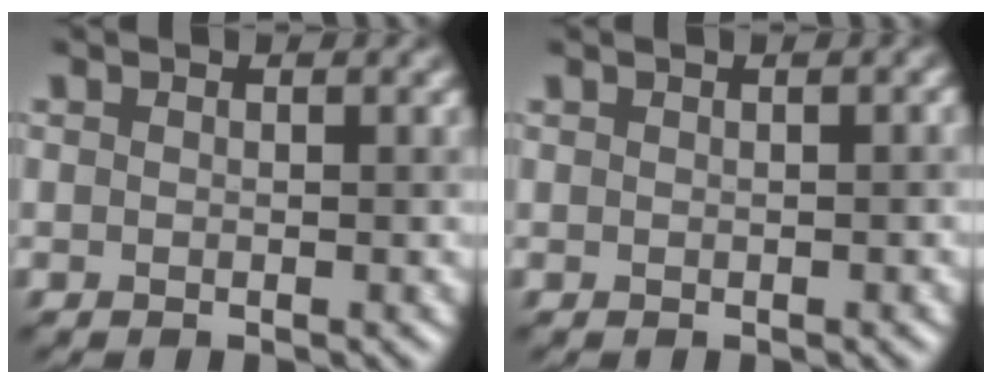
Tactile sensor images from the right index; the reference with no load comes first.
{"total": 0.6, "force": [-0.1, -0.1, 0.6], "torque": [-0.006, 0.001, -0.001]}